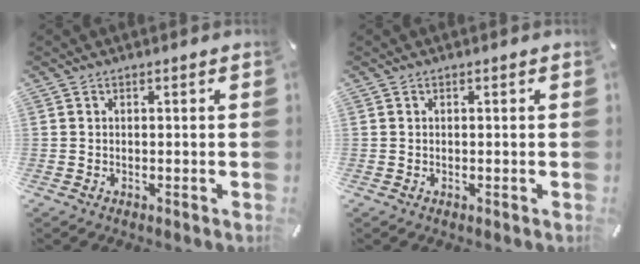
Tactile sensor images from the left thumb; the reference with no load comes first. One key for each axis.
{"total": 0.0}